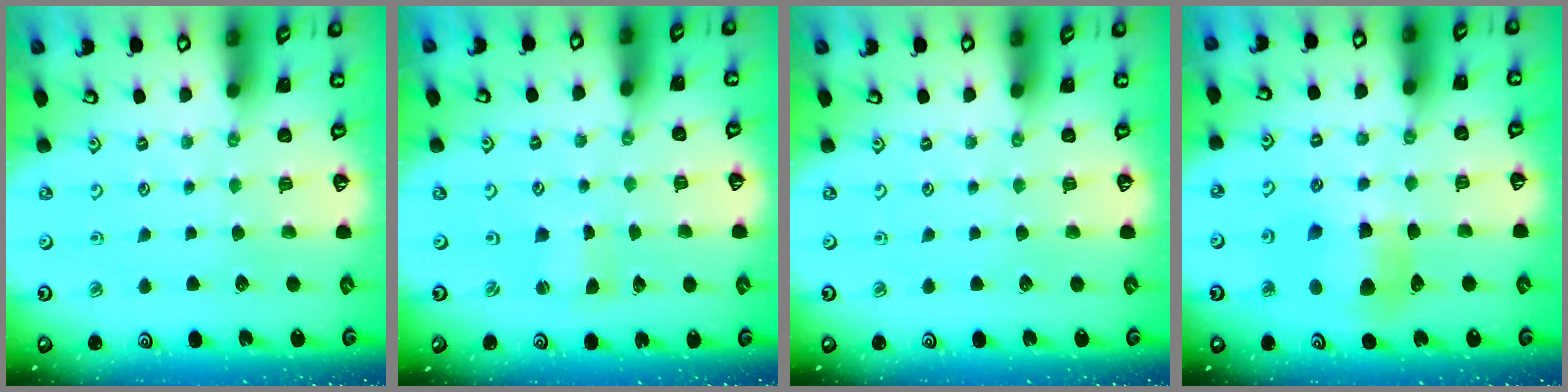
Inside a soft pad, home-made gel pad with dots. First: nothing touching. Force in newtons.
{"total": 0.8, "press": 0.8, "slide": 0.3}
{"total": 0.0}
{"total": 8.1, "press": 7.9, "slide": 1.3}